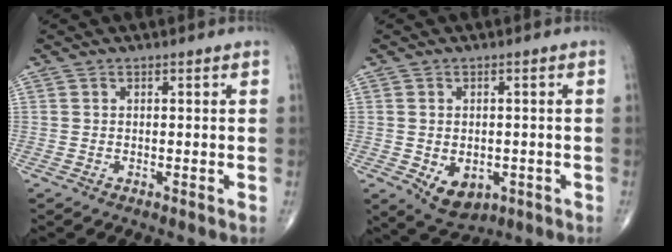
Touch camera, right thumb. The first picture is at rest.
{"total": 7.1, "force": [-2.0, 4.9, 4.7], "torque": [-0.055, 0.000, -0.015]}